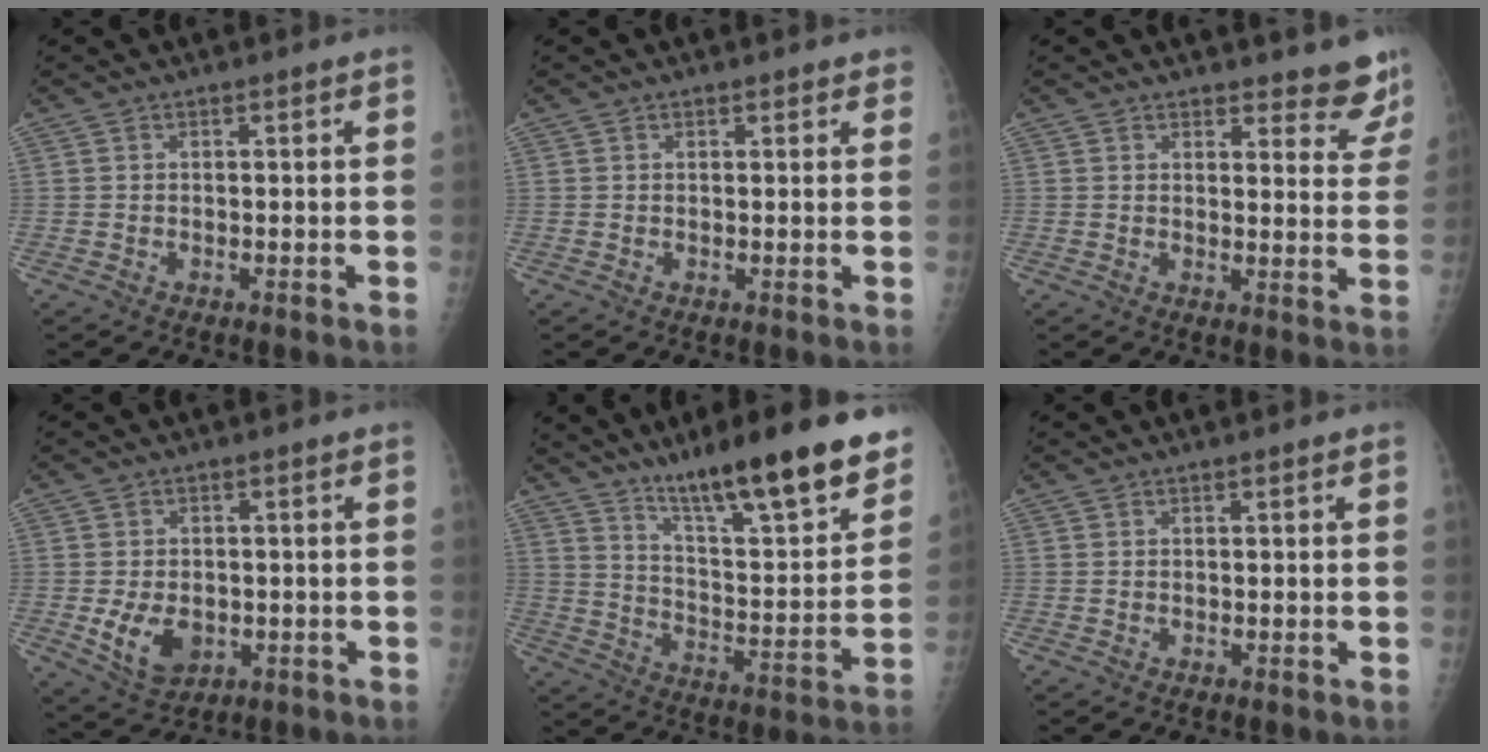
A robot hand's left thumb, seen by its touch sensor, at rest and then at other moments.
{"total": 1.2, "force": [0.9, 0.6, 0.3], "torque": [0.009, -0.004, 0.007]}
{"total": 7.9, "force": [7.3, 2.5, 1.5], "torque": [0.025, -0.052, 0.065]}
{"total": 7.4, "force": [-1.4, 5.3, 5.0], "torque": [-0.070, -0.006, -0.010]}
{"total": 22.5, "force": [15.7, 3.9, 15.6], "torque": [-0.210, -0.078, 0.256]}
{"total": 0.0}